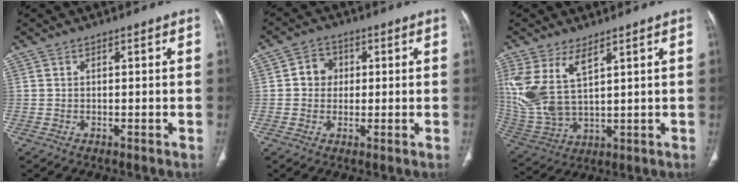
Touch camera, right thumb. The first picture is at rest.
{"total": 4.7, "force": [0.6, 4.2, 2.0], "torque": [-0.007, 0.007, 0.002]}
{"total": 12.7, "force": [5.4, 6.0, 9.7], "torque": [-0.221, -0.020, 0.128]}